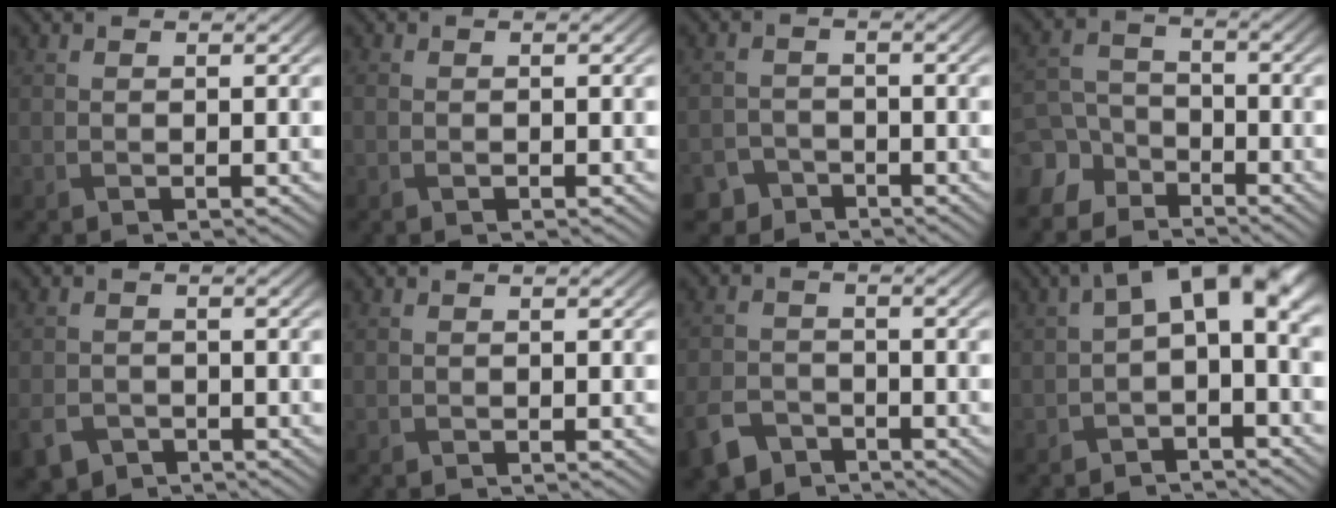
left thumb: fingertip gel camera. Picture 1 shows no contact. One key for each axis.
{"total": 0.8, "fx": -0.2, "fy": 0.6, "fz": 0.4, "tx": -0.010, "ty": -0.003, "tz": -0.004}
{"total": 3.3, "fx": -2.7, "fy": 1.9, "fz": 0.4, "tx": -0.004, "ty": -0.001, "tz": -0.053}
{"total": 7.2, "fx": -5.3, "fy": 4.4, "fz": 2.0, "tx": -0.055, "ty": -0.008, "tz": -0.116}
{"total": 3.9, "fx": -2.5, "fy": 2.6, "fz": 1.5, "tx": -0.040, "ty": -0.012, "tz": -0.050}
{"total": 0.0}
{"total": 5.1, "fx": -3.7, "fy": 3.0, "fz": 1.9, "tx": -0.052, "ty": -0.011, "tz": -0.074}
{"total": 8.4, "fx": 1.2, "fy": 4.0, "fz": 7.3, "tx": -0.120, "ty": 0.009, "tz": 0.015}